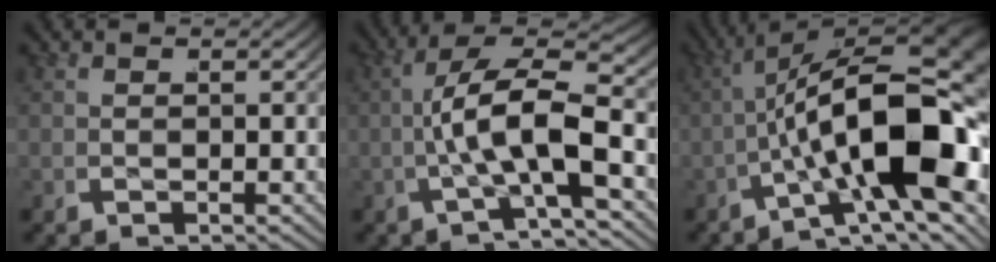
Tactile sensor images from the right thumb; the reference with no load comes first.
{"total": 7.7, "force": [-0.6, 2.8, 7.2], "torque": [-0.140, -0.020, -0.002]}
{"total": 18.2, "force": [-1.8, 8.4, 16.0], "torque": [-0.236, -0.037, -0.007]}